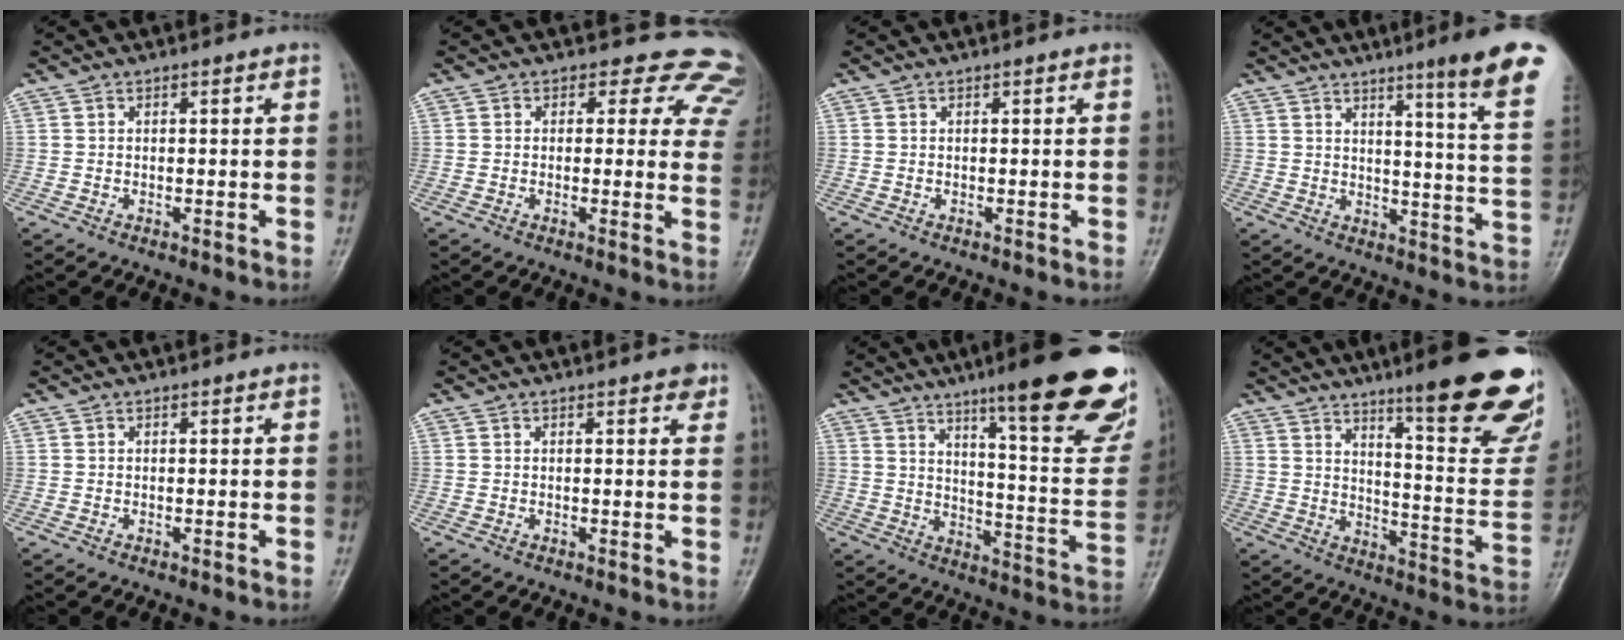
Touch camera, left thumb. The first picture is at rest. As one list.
[{"total": 11.3, "force": [8.7, 6.7, 2.9], "torque": [0.031, -0.027, 0.059]}, {"total": 0.0}, {"total": 15.0, "force": [9.4, 0.2, 11.8], "torque": [-0.139, -0.057, 0.110]}, {"total": 0.0}, {"total": 2.1, "force": [1.3, 0.8, 1.4], "torque": [-0.009, -0.004, 0.012]}, {"total": 26.7, "force": [17.0, 4.9, 20.0], "torque": [-0.237, -0.074, 0.233]}, {"total": 24.0, "force": [15.6, 4.5, 17.7], "torque": [-0.202, -0.091, 0.215]}]